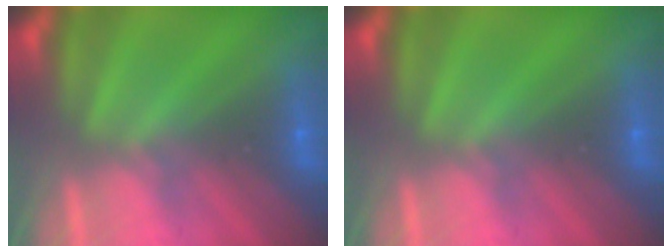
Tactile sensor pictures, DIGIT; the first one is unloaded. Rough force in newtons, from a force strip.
{"total": 0.0}